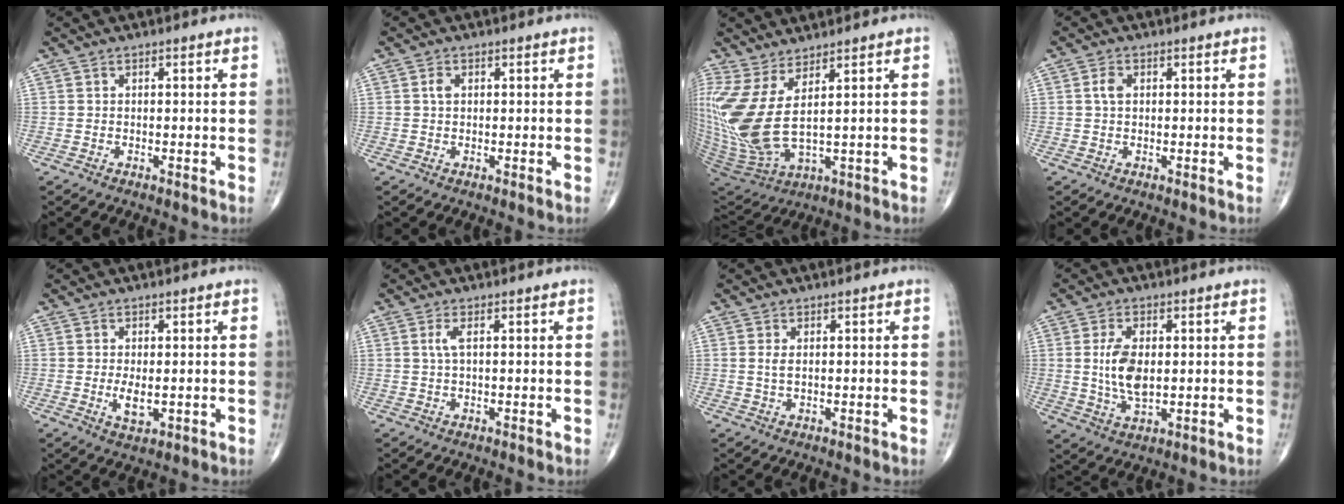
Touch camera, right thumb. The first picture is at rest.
{"total": 1.4, "force": [0.3, 1.0, 1.0], "torque": [-0.019, 0.002, 0.005]}
{"total": 13.6, "force": [3.4, 4.0, 12.6], "torque": [-0.309, -0.035, 0.085]}
{"total": 2.1, "force": [0.4, 1.4, 1.6], "torque": [-0.033, 0.004, 0.007]}
{"total": 3.4, "force": [-0.3, 1.6, 3.0], "torque": [-0.053, -0.008, -0.001]}
{"total": 1.8, "force": [0.4, 0.3, 1.7], "torque": [-0.050, 0.006, 0.012]}
{"total": 1.6, "force": [0.3, 0.6, 1.5], "torque": [-0.036, 0.000, 0.012]}
{"total": 8.0, "force": [0.7, 4.1, 6.9], "torque": [-0.136, -0.010, 0.018]}